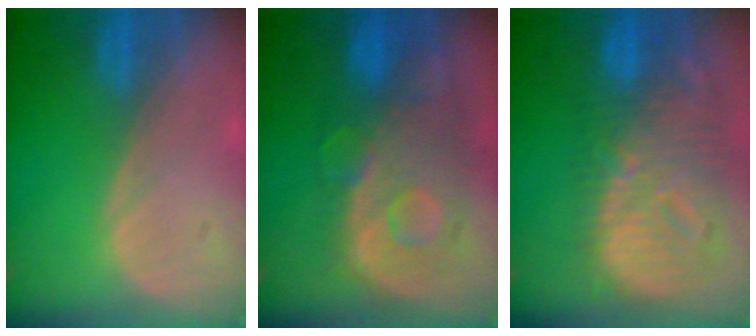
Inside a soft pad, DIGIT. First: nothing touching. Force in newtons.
{"total": 11.2, "press": 9.7, "slide": 5.5}
{"total": 12.7, "press": 10.9, "slide": 6.4}